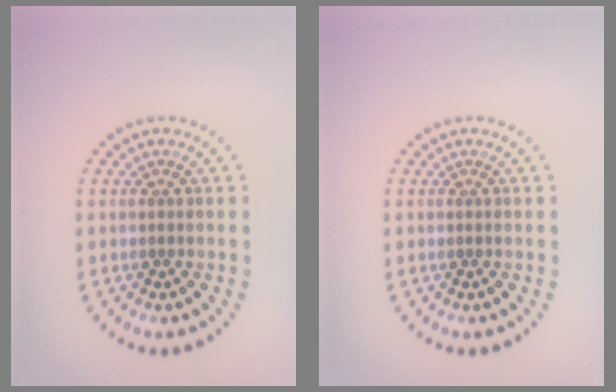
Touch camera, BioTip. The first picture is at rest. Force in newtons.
{"total": 0.0}